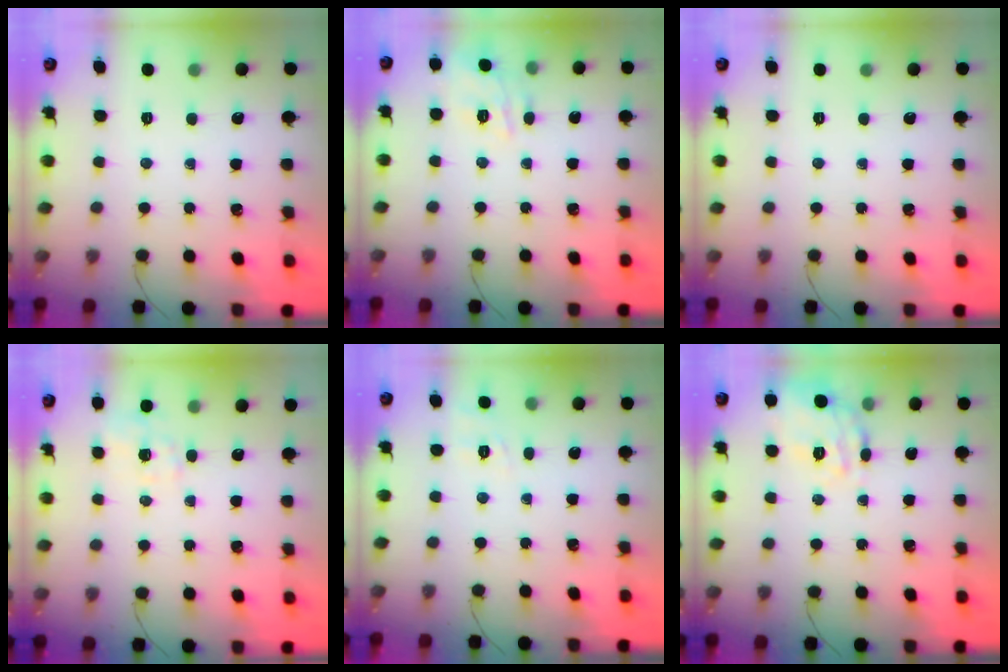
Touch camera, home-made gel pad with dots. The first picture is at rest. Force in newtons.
{"total": 9.1, "press": 9.1, "slide": 1.1}
{"total": 0.0}
{"total": 4.9, "press": 4.5, "slide": 1.9}
{"total": 2.1, "press": 0.8, "slide": 2.0}
{"total": 11.1, "press": 11.1, "slide": 0.6}